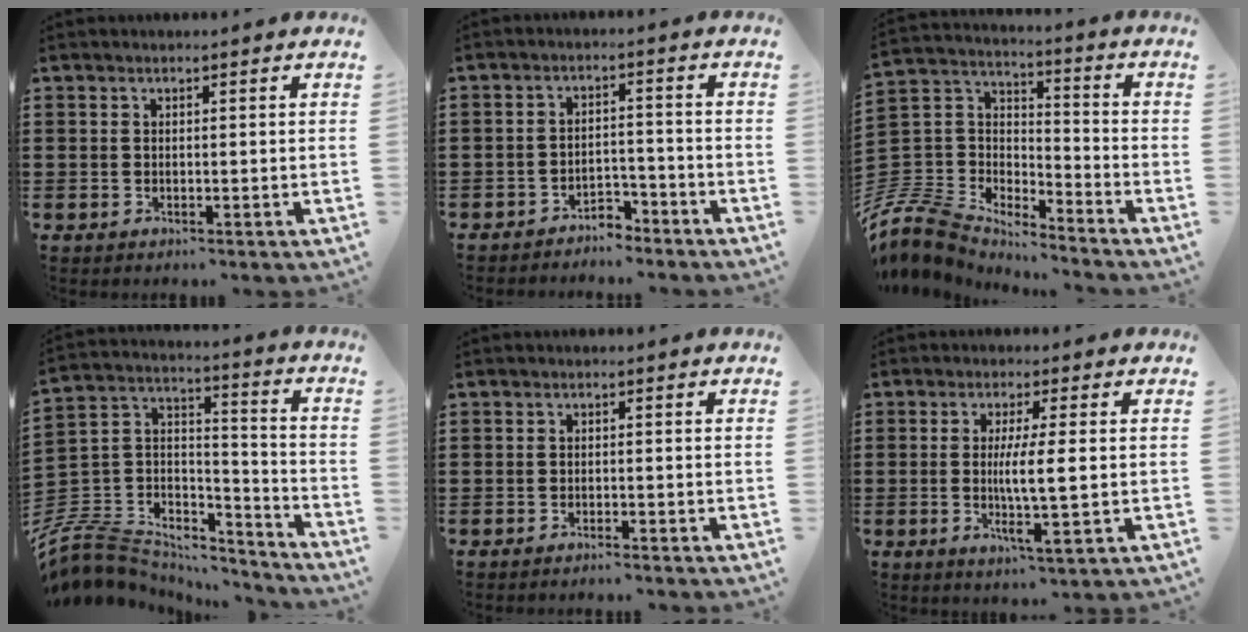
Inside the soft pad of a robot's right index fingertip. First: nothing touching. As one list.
[{"total": 3.5, "force": [-3.4, 0.8, 0.2], "torque": [-0.011, 0.005, -0.072]}, {"total": 8.2, "force": [-7.3, 3.5, 1.6], "torque": [-0.083, -0.010, -0.156]}, {"total": 7.7, "force": [-5.8, 4.8, 1.8], "torque": [-0.071, -0.006, -0.117]}, {"total": 1.1, "force": [-1.1, 0.0, 0.1], "torque": [-0.004, 0.002, -0.024]}, {"total": 6.2, "force": [-0.1, 0.3, 6.1], "torque": [-0.111, -0.007, -0.006]}]